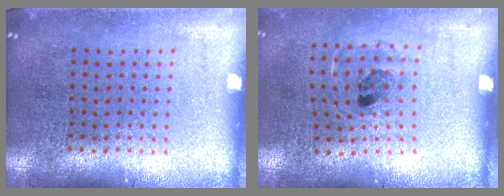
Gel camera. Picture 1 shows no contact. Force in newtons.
{"total": 1.1, "press": 0.8, "slide": 0.7}